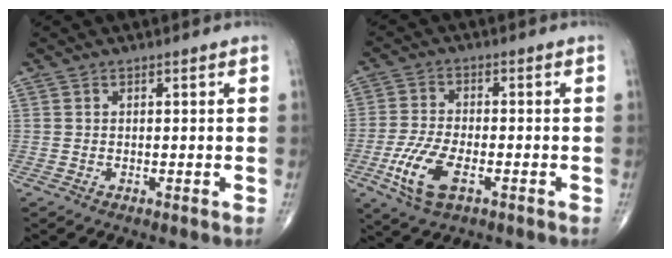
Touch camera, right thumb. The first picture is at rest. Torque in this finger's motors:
{"motor_torque": [1.02, -0.68, 0.88, -0.23, 0.29]}